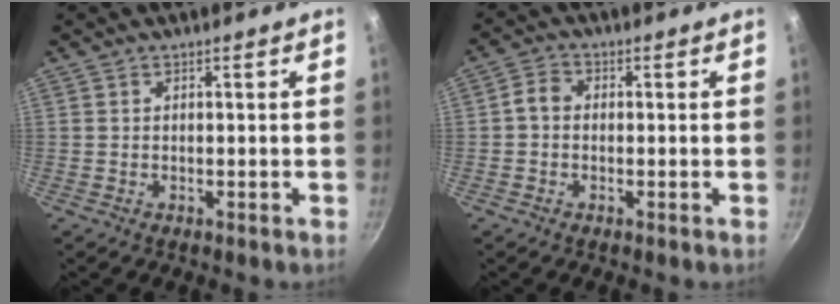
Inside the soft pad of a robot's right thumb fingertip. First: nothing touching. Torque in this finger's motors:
{"motor_torque": [-0.13, 0.08, 0.61, -0.53, 0.00]}